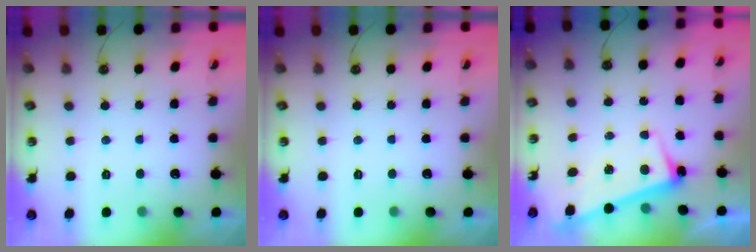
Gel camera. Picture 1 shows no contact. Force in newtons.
{"total": 0.0}
{"total": 2.6, "press": 2.4, "slide": 1.0}